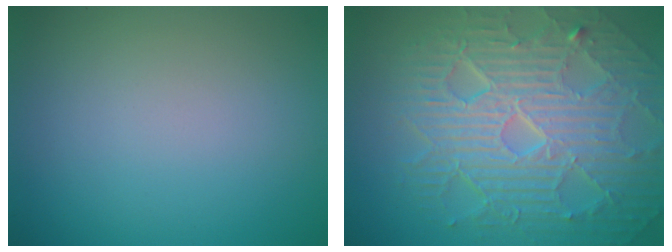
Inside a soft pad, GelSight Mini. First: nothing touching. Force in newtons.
{"total": 10.2, "press": 6.5, "slide": 7.8}